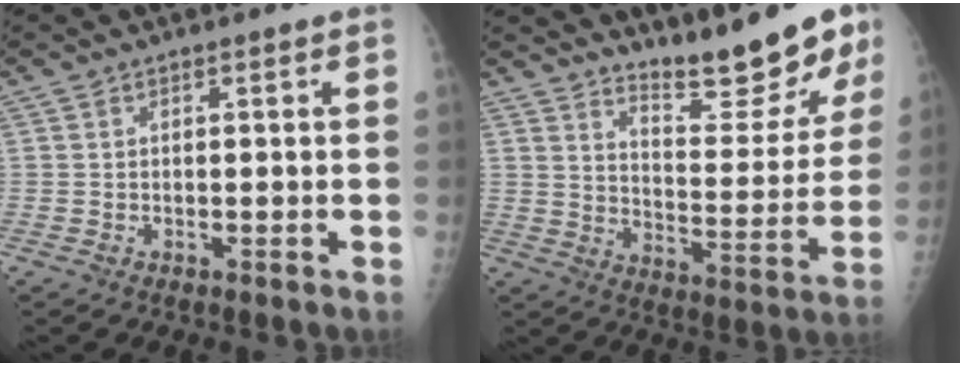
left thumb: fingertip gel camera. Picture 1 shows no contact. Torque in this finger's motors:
{"motor_torque": [0.36, 0.22, -0.26, -0.36, 0.17]}